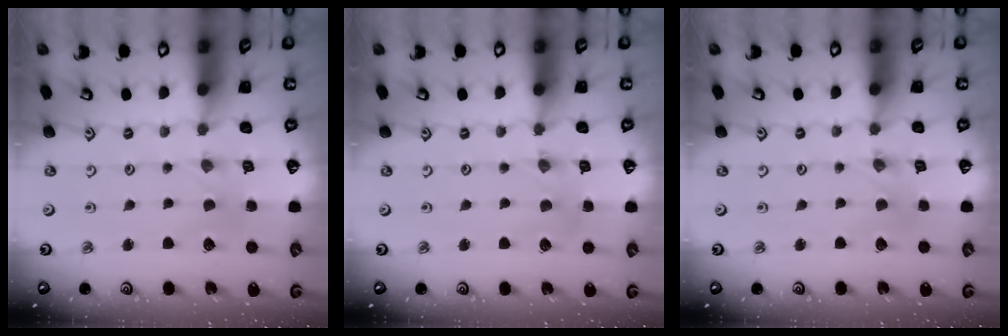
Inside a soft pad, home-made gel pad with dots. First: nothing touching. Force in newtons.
{"total": 1.9, "press": 1.9, "slide": 0.3}
{"total": 0.0}